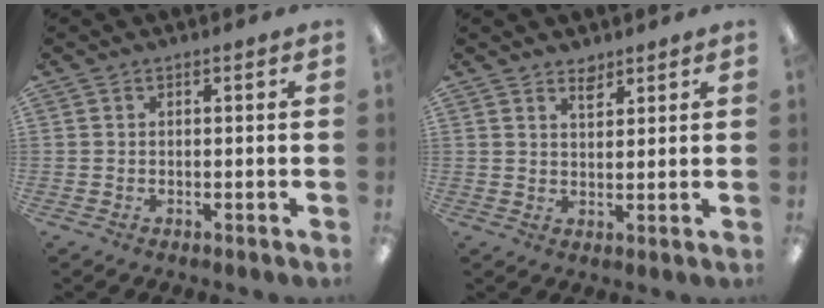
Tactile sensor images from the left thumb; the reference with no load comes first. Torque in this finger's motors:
{"motor_torque": [-0.27, -0.19, -0.18, -0.15, 0.02]}